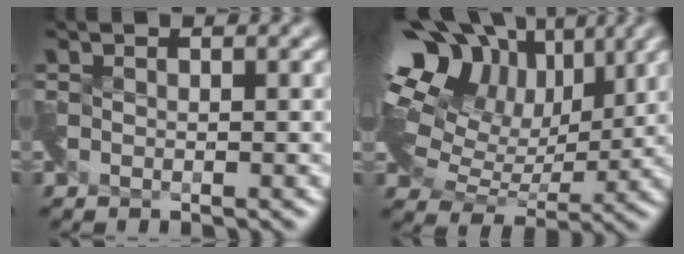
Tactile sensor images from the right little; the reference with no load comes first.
{"total": 13.9, "force": [8.1, 8.3, 7.8], "torque": [-0.175, 0.054, 0.141]}